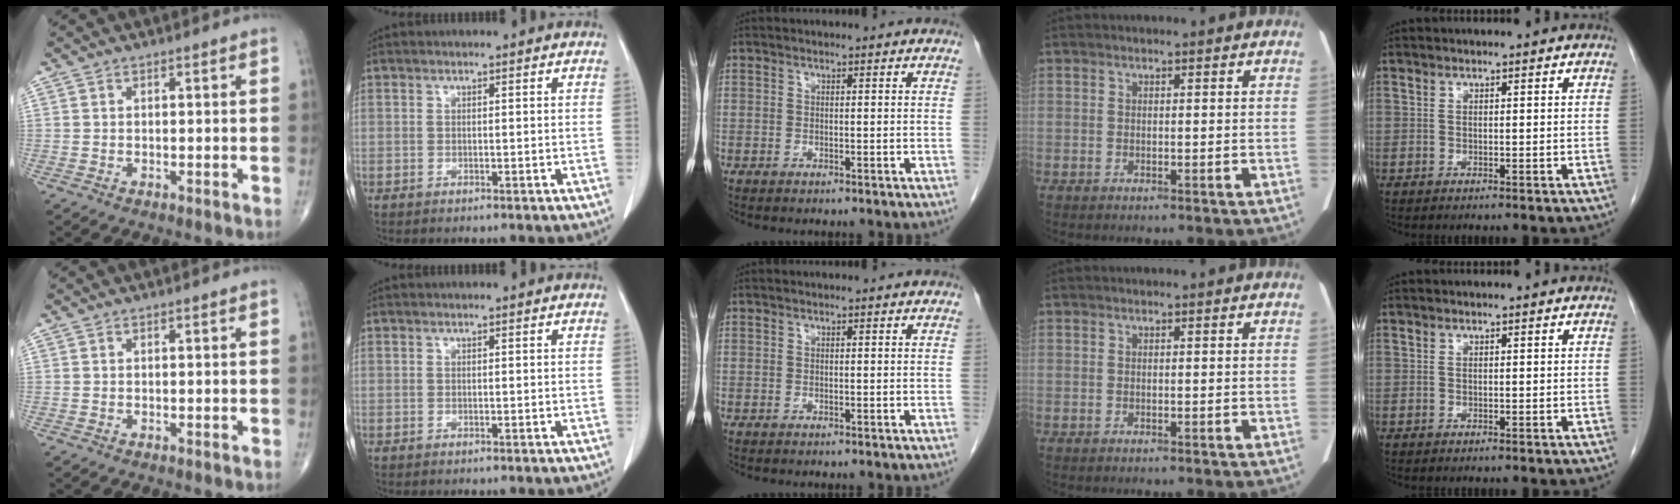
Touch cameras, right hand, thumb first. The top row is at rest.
{}